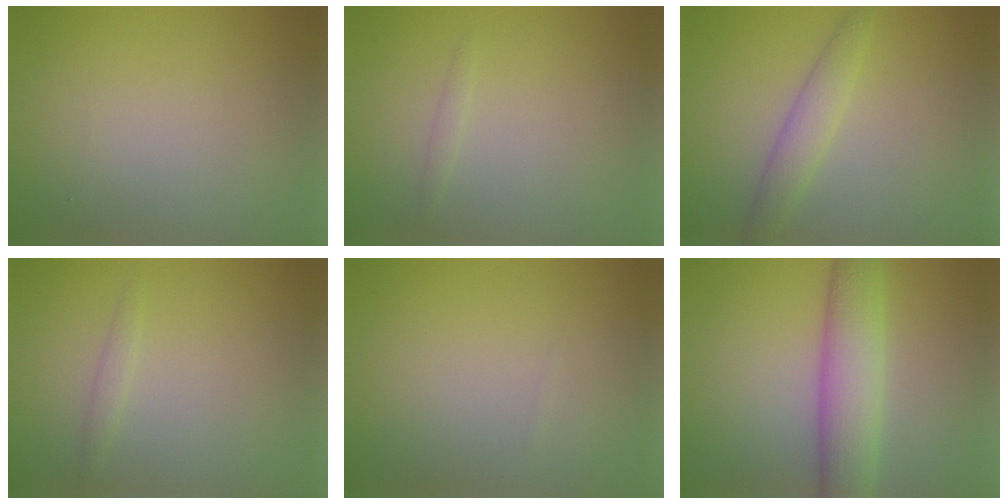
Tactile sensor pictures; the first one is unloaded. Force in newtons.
{"total": 0.5, "press": 0.5, "slide": 0.0}
{"total": 2.5, "press": 2.5, "slide": 0.0}
{"total": 0.9, "press": 0.9, "slide": 0.0}
{"total": 0.0}
{"total": 5.8, "press": 5.8, "slide": 0.4}